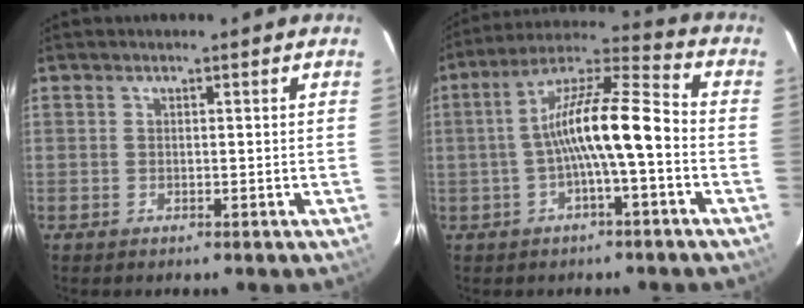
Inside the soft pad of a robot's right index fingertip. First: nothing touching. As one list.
[{"total": 12.3, "force": [-2.3, 1.7, 11.9], "torque": [-0.219, 0.025, -0.043]}]